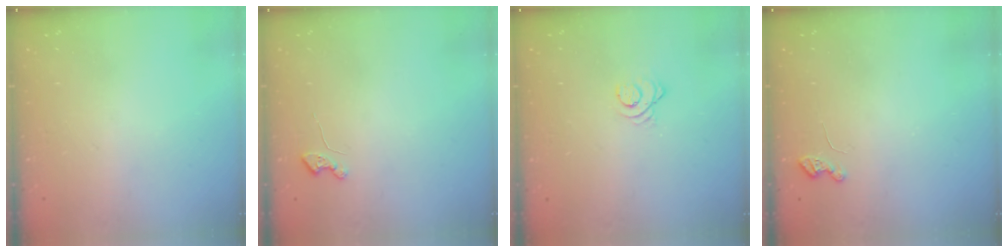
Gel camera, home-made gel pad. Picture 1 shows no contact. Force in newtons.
{"total": 2.7, "press": 2.7, "slide": 0.4}
{"total": 2.6, "press": 2.6, "slide": 0.3}
{"total": 4.2, "press": 4.1, "slide": 0.7}